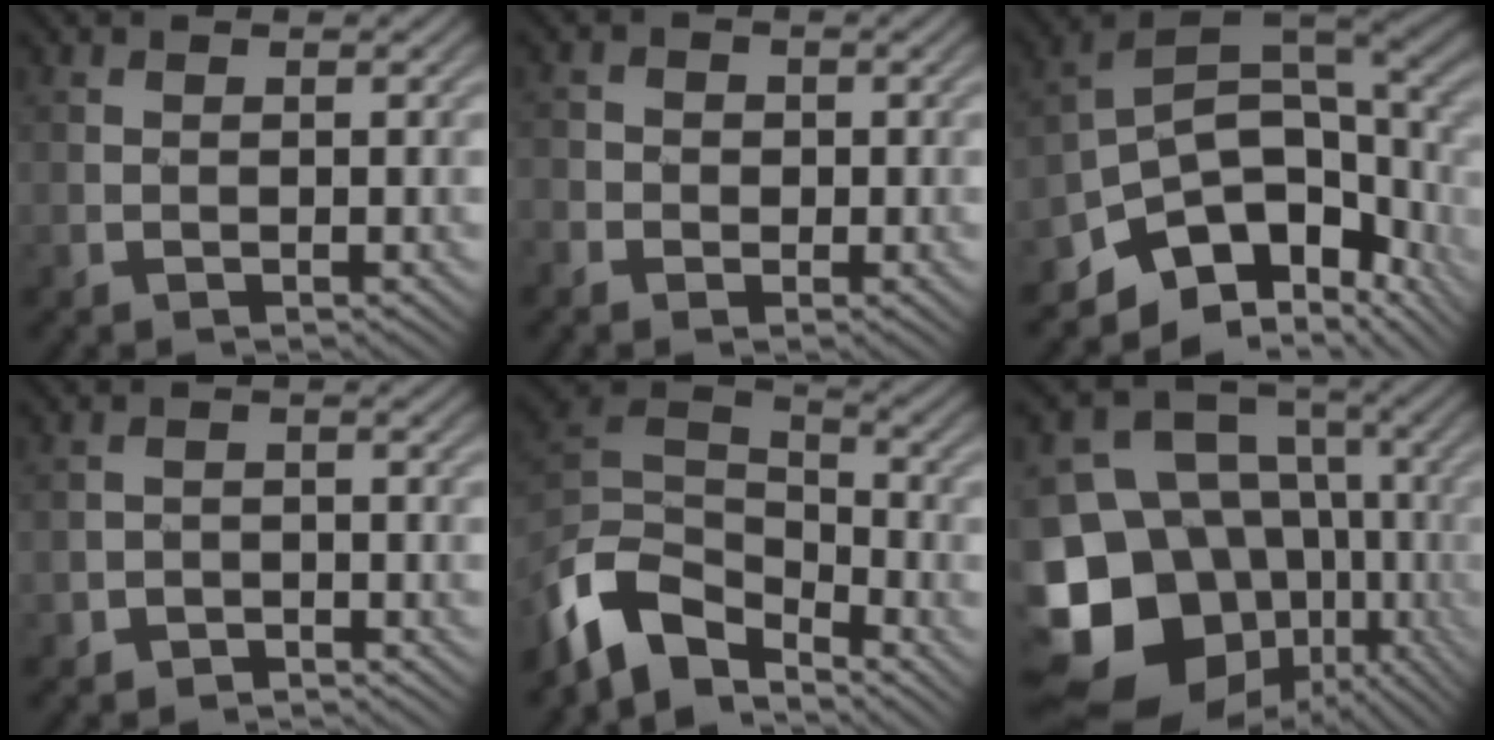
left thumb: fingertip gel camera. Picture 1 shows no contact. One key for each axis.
{"total": 2.5, "fx": -0.7, "fy": 2.3, "fz": 0.5, "tx": -0.009, "ty": -0.001, "tz": -0.021}
{"total": 16.0, "fx": -6.0, "fy": 9.6, "fz": 11.3, "tx": -0.183, "ty": -0.027, "tz": -0.090}
{"total": 2.5, "fx": -2.2, "fy": 1.3, "fz": 0.3, "tx": 0.001, "ty": 0.003, "tz": -0.044}
{"total": 10.7, "fx": -7.5, "fy": 5.6, "fz": 5.1, "tx": -0.121, "ty": -0.001, "tz": -0.159}
{"total": 21.2, "fx": -8.3, "fy": 17.0, "fz": 9.4, "tx": -0.241, "ty": -0.034, "tz": -0.119}